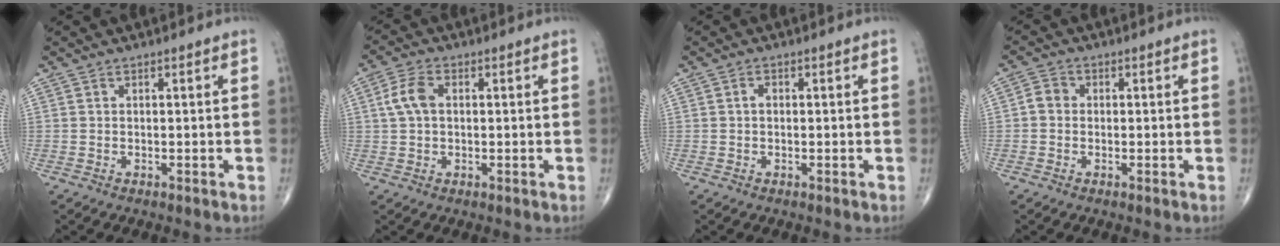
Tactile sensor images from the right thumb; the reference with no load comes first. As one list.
[{"total": 5.1, "force": [0.8, 3.2, 3.9], "torque": [-0.084, 0.013, 0.012]}, {"total": 1.3, "force": [0.0, 0.9, 0.9], "torque": [-0.011, 0.005, -0.001]}, {"total": 2.6, "force": [-0.2, 2.3, 1.3], "torque": [-0.015, 0.007, -0.012]}]